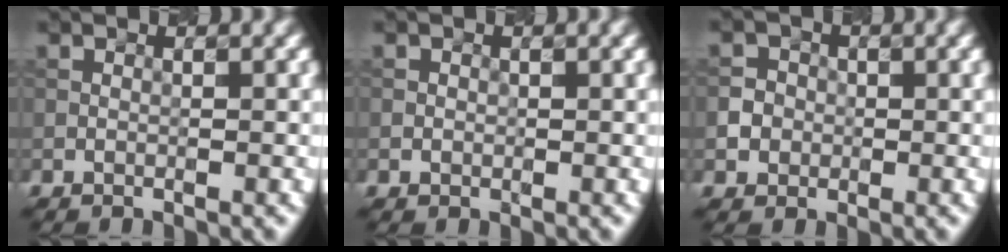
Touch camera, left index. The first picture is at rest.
{"total": 0.5, "force": [0.0, 0.5, 0.0], "torque": [0.002, -0.002, 0.000]}
{"total": 3.2, "force": [-0.9, 3.0, 0.6], "torque": [0.015, 0.007, -0.033]}